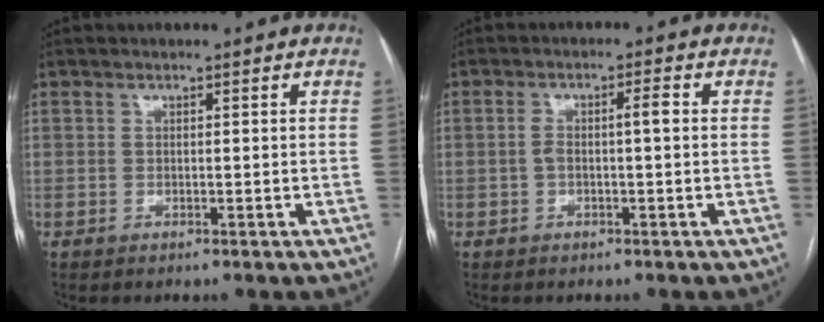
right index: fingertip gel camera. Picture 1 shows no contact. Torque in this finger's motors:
{"motor_torque": [0.22, -0.08, 0.13, 0.03]}